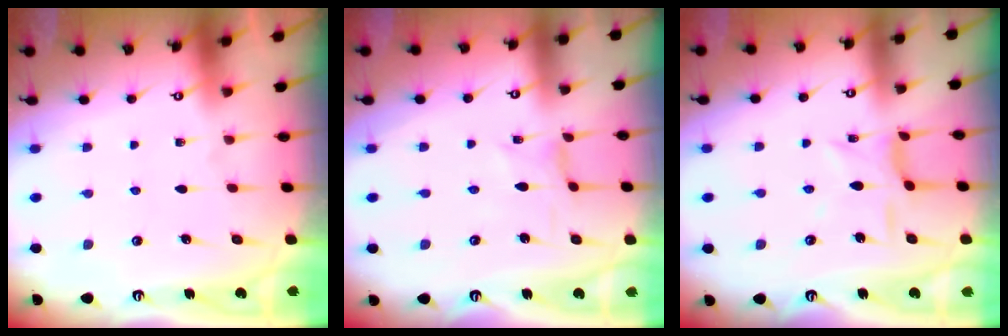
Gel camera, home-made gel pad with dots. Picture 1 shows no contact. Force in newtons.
{"total": 0.0}
{"total": 6.1, "press": 6.1, "slide": 0.4}